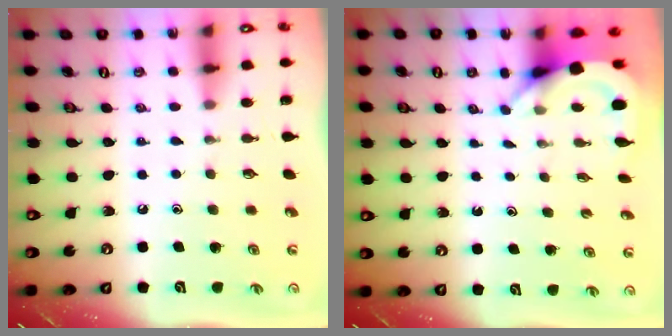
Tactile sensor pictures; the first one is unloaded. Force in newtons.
{"total": 3.7, "press": 3.7, "slide": 0.3}